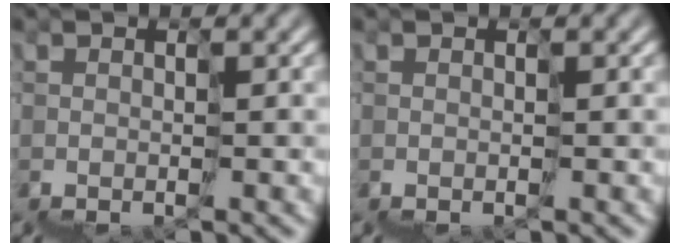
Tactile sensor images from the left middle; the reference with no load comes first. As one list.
[{"total": 0.0}]